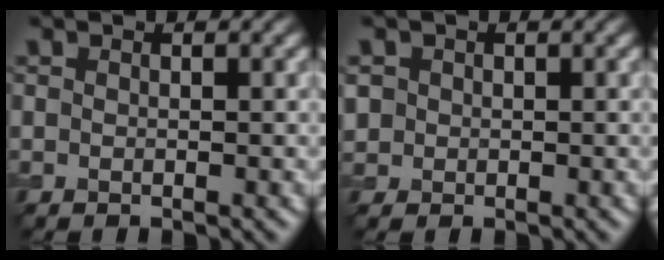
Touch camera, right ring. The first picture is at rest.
{"total": 1.4, "force": [0.2, 1.4, 0.2], "torque": [-0.001, -0.004, 0.005]}